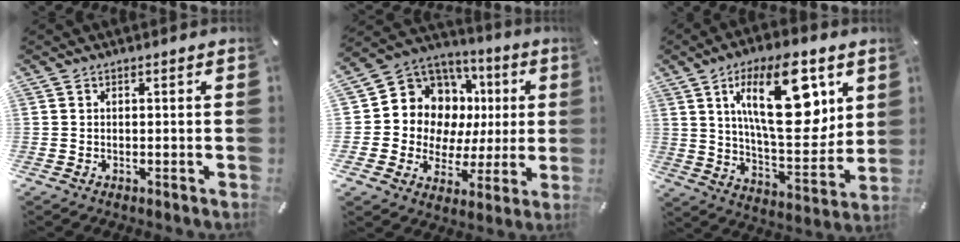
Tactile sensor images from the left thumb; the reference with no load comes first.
{"total": 11.2, "force": [2.8, 10.3, 3.3], "torque": [-0.062, -0.046, 0.067]}
{"total": 22.5, "force": [8.9, 9.8, 18.3], "torque": [-0.294, -0.033, 0.132]}